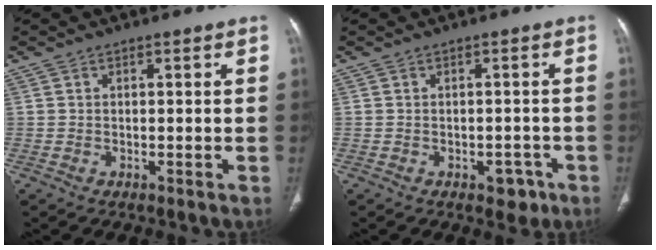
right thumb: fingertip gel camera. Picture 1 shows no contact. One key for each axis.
{"total": 3.3, "fx": -1.8, "fy": 2.1, "fz": 1.7, "tx": -0.001, "ty": 0.012, "tz": -0.018}